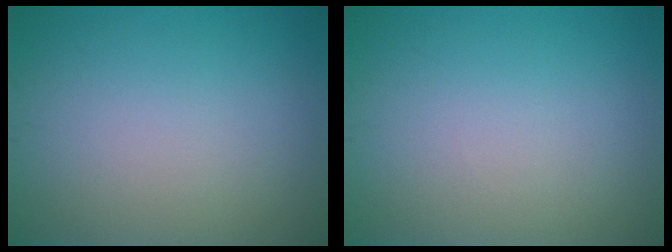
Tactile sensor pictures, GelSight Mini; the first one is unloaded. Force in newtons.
{"total": 0.0}